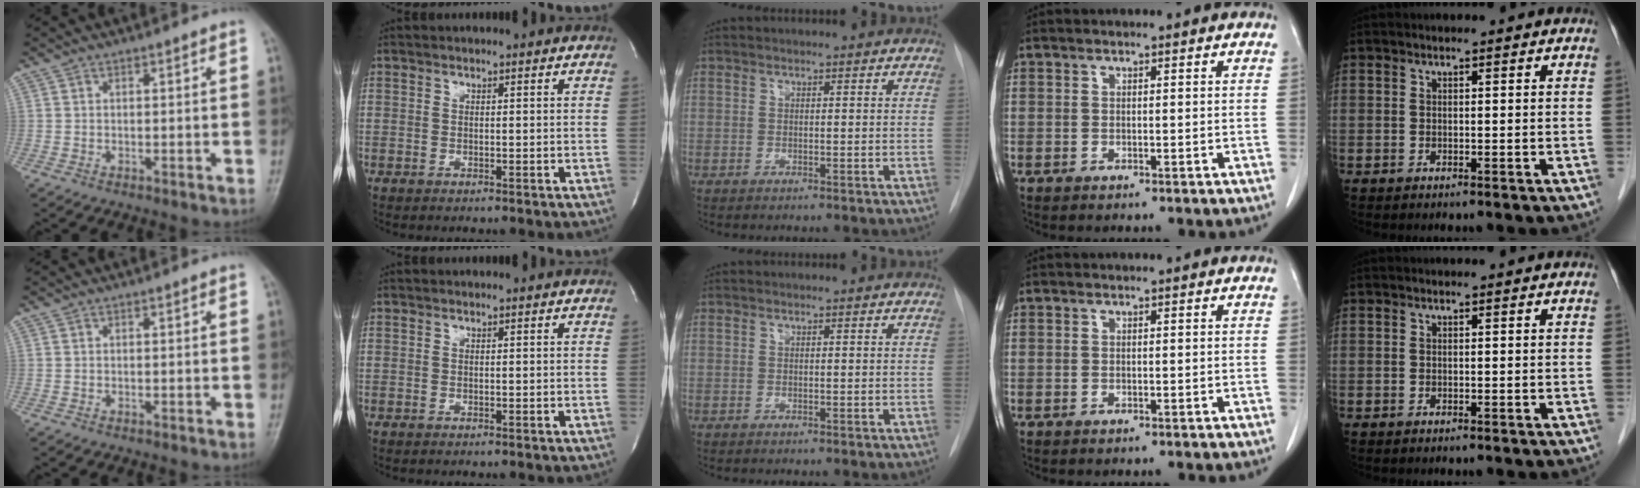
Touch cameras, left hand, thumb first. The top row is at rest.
{}